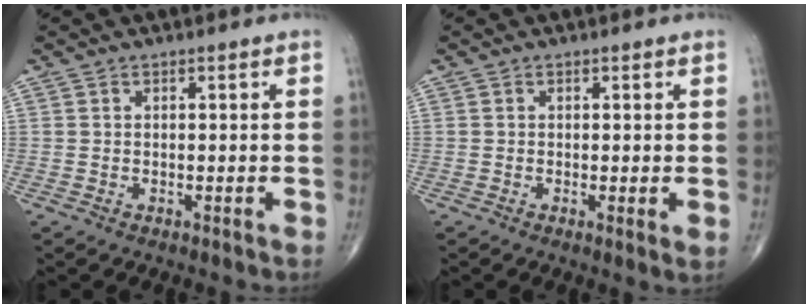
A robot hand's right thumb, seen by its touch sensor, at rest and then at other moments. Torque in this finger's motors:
{"motor_torque": [-0.36, -0.20, -0.29, -0.06, -0.19]}